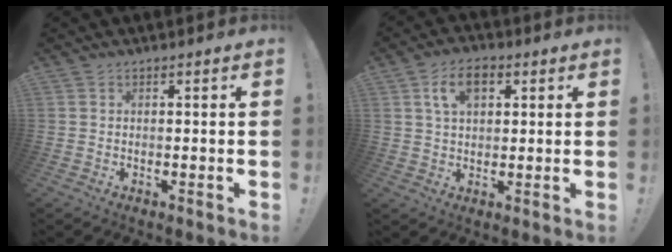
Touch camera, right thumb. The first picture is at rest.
{"total": 8.6, "force": [3.4, 5.1, 6.1], "torque": [-0.101, 0.010, 0.062]}